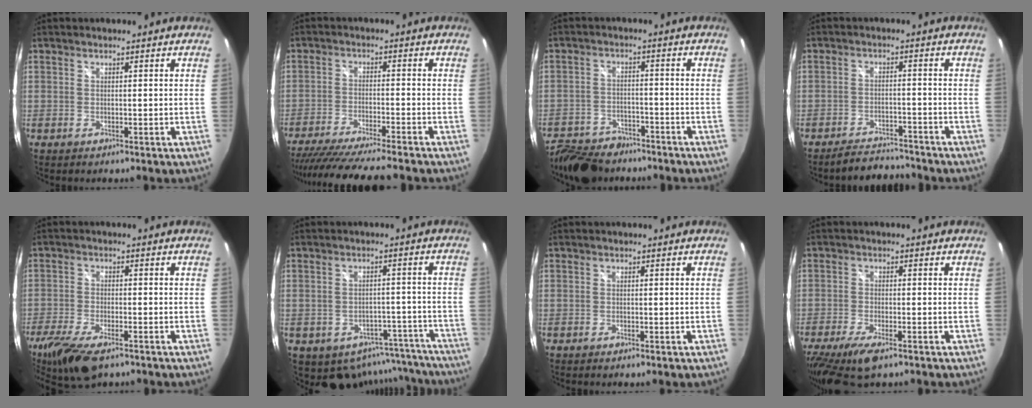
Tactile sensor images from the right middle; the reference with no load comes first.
{"total": 15.7, "force": [-13.8, 0.4, 7.4], "torque": [-0.151, -0.030, -0.224]}
{"total": 13.6, "force": [-10.9, 6.4, 5.1], "torque": [-0.133, -0.008, -0.172]}
{"total": 7.0, "force": [-6.7, 1.4, 1.5], "torque": [-0.045, 0.003, -0.100]}
{"total": 12.6, "force": [-8.7, 4.6, 7.8], "torque": [-0.180, -0.040, -0.155]}
{"total": 14.7, "force": [-11.0, 8.7, 4.6], "torque": [-0.087, 0.020, -0.108]}
{"total": 0.9, "force": [-0.7, 0.3, 0.5], "torque": [-0.009, -0.003, -0.011]}
{"total": 10.0, "force": [-6.8, 3.1, 6.7], "torque": [-0.153, -0.037, -0.122]}